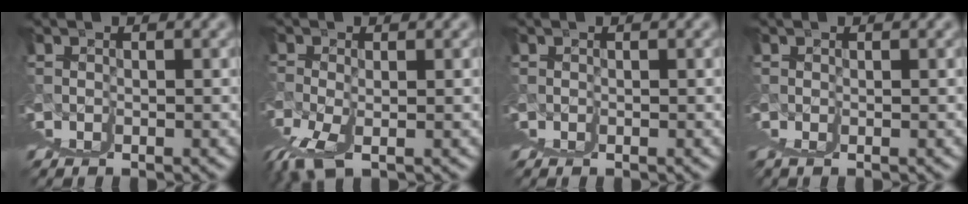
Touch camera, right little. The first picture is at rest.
{"total": 3.8, "force": [0.2, -3.5, 1.5], "torque": [-0.019, -0.004, 0.025]}
{"total": 0.0}
{"total": 1.0, "force": [0.7, -0.5, 0.6], "torque": [0.004, 0.012, 0.009]}